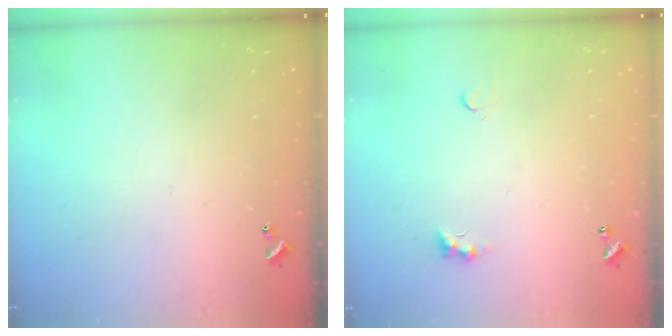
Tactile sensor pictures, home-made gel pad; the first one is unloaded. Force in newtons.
{"total": 3.7, "press": 3.6, "slide": 0.5}